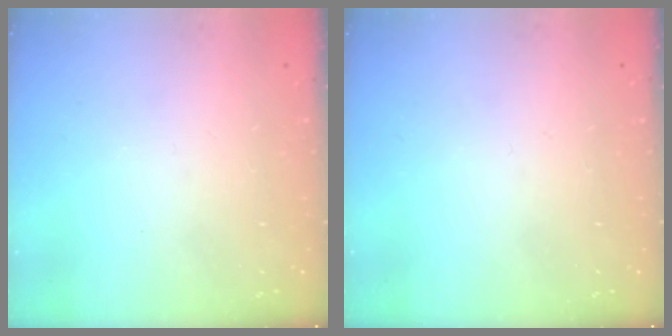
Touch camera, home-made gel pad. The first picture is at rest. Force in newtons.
{"total": 0.0}